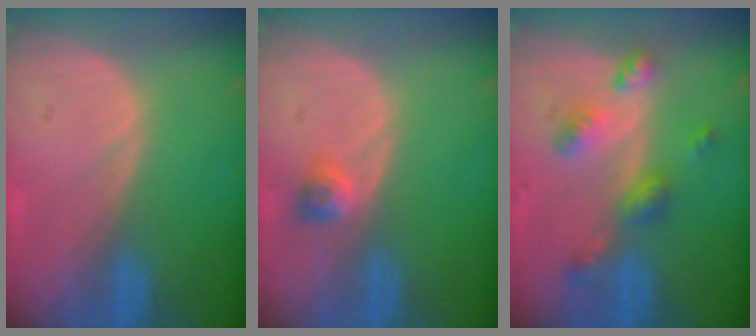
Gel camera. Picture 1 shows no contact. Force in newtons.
{"total": 2.4, "press": 2.0, "slide": 1.3}
{"total": 6.1, "press": 5.4, "slide": 2.9}